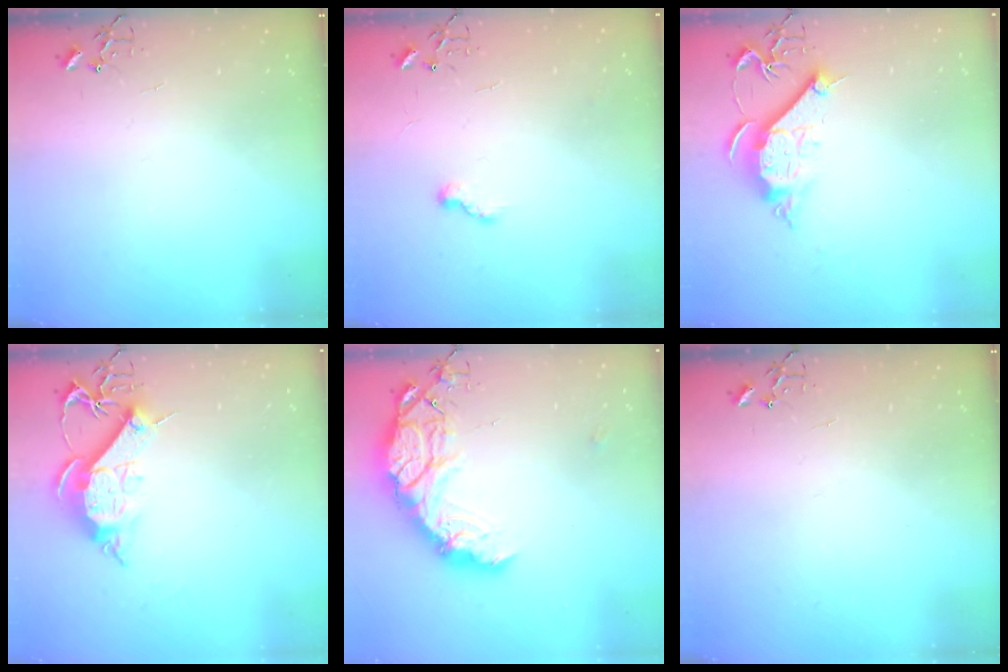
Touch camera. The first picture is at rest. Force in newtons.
{"total": 6.4, "press": 6.3, "slide": 0.6}
{"total": 10.9, "press": 10.9, "slide": 0.7}
{"total": 11.4, "press": 11.3, "slide": 1.1}
{"total": 19.2, "press": 19.1, "slide": 1.5}
{"total": 0.0}